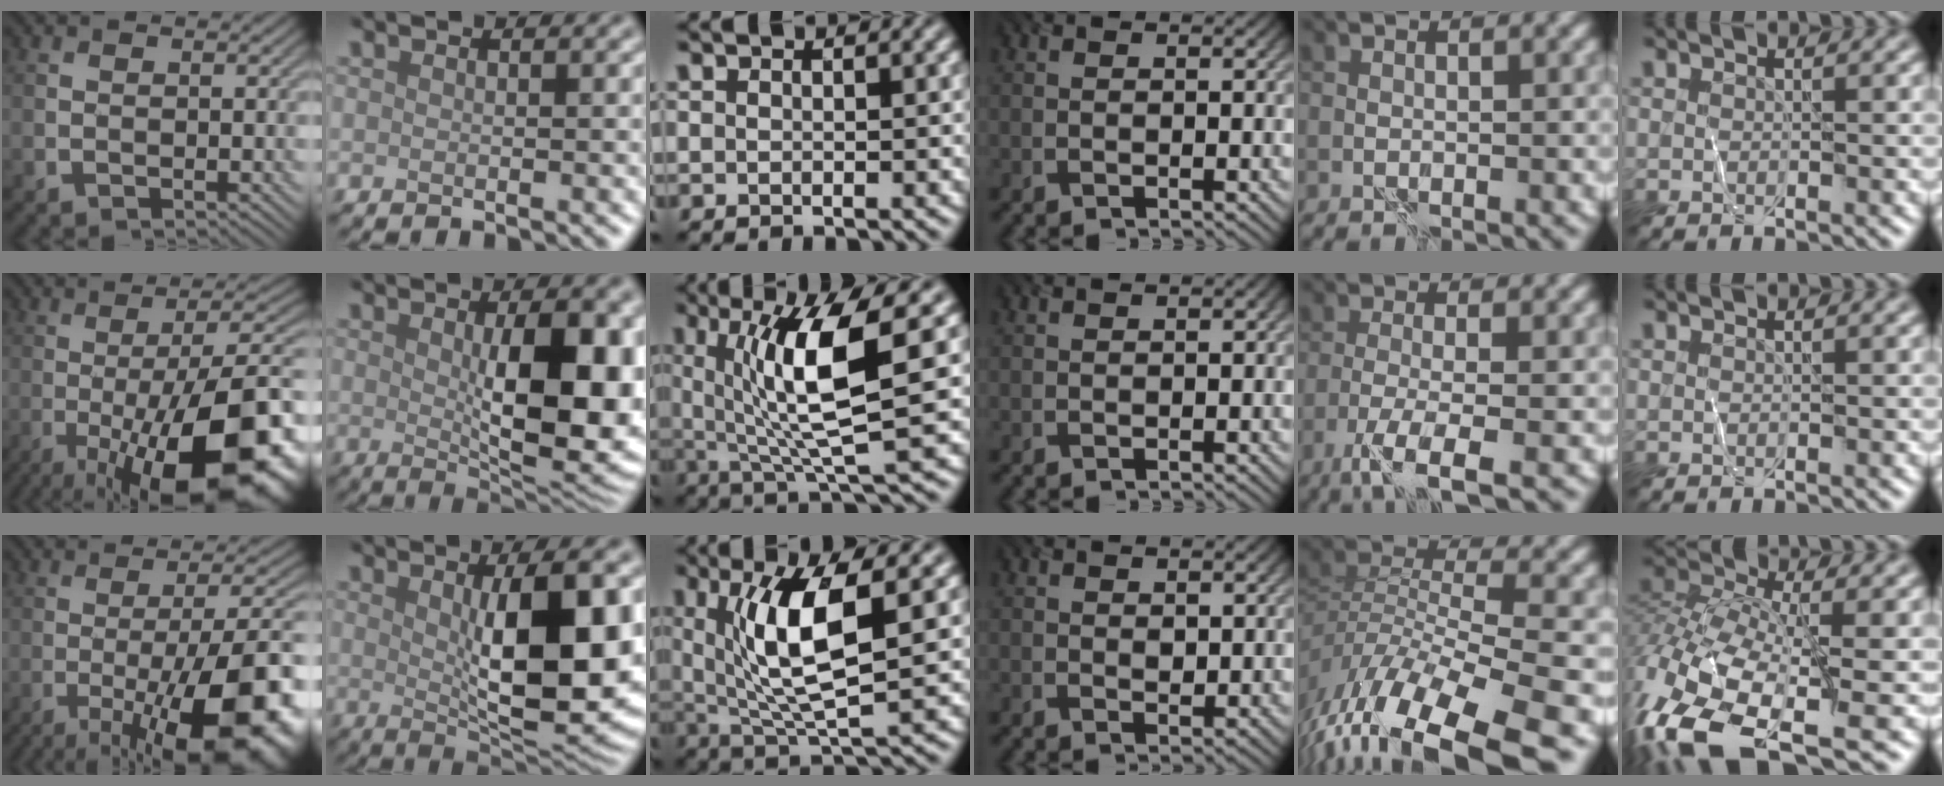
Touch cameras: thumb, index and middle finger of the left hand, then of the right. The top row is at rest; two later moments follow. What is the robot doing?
{"motion": "wrap", "object": "ribbon"}